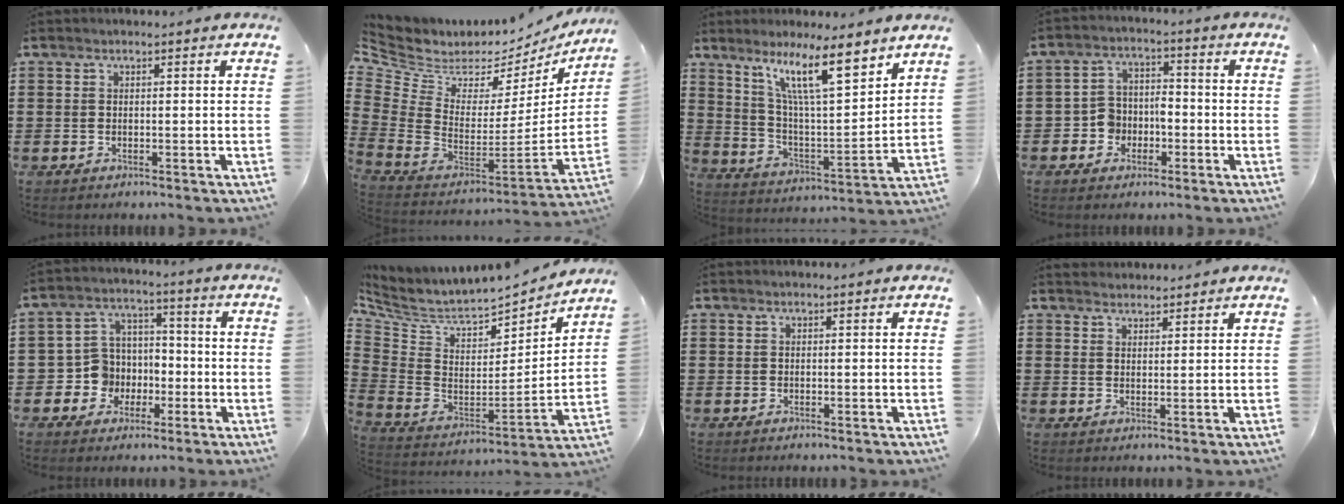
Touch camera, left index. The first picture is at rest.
{"total": 3.8, "force": [2.7, 2.4, 1.1], "torque": [-0.067, -0.054, 0.041]}
{"total": 12.5, "force": [8.5, 2.4, 8.9], "torque": [-0.180, -0.034, 0.144]}
{"total": 4.5, "force": [-2.2, 3.6, 1.5], "torque": [-0.043, 0.009, -0.047]}
{"total": 7.0, "force": [-1.7, 6.7, 1.3], "torque": [-0.062, 0.011, -0.031]}
{"total": 5.5, "force": [4.9, 1.8, 1.9], "torque": [-0.070, -0.052, 0.080]}
{"total": 0.0}
{"total": 2.1, "force": [2.0, 0.4, -0.3], "torque": [0.000, -0.001, 0.040]}